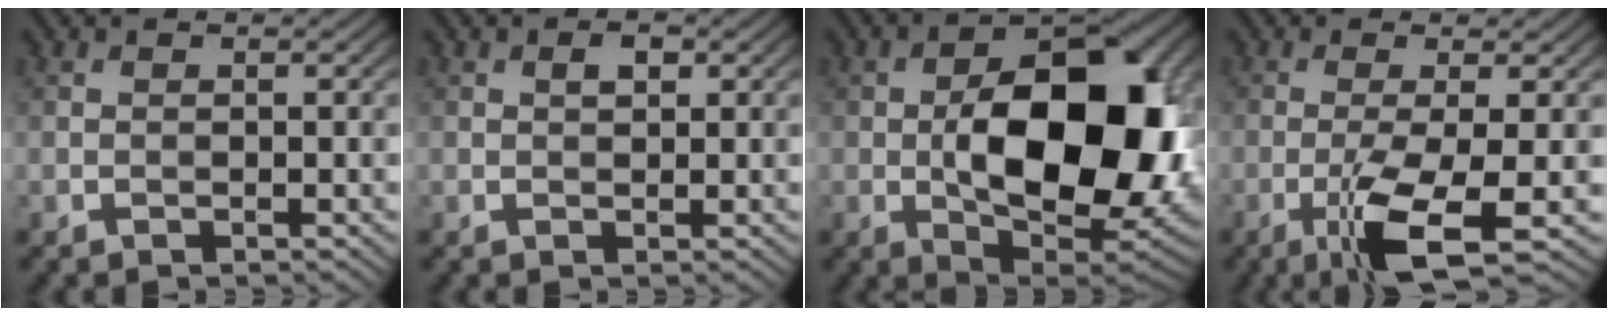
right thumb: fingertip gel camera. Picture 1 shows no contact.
{"total": 1.4, "force": [0.5, 0.7, 1.1], "torque": [-0.018, 0.000, 0.007]}
{"total": 16.9, "force": [-1.1, 9.4, 14.0], "torque": [-0.196, -0.007, -0.013]}
{"total": 6.8, "force": [-2.6, 1.0, 6.3], "torque": [-0.116, 0.004, -0.053]}